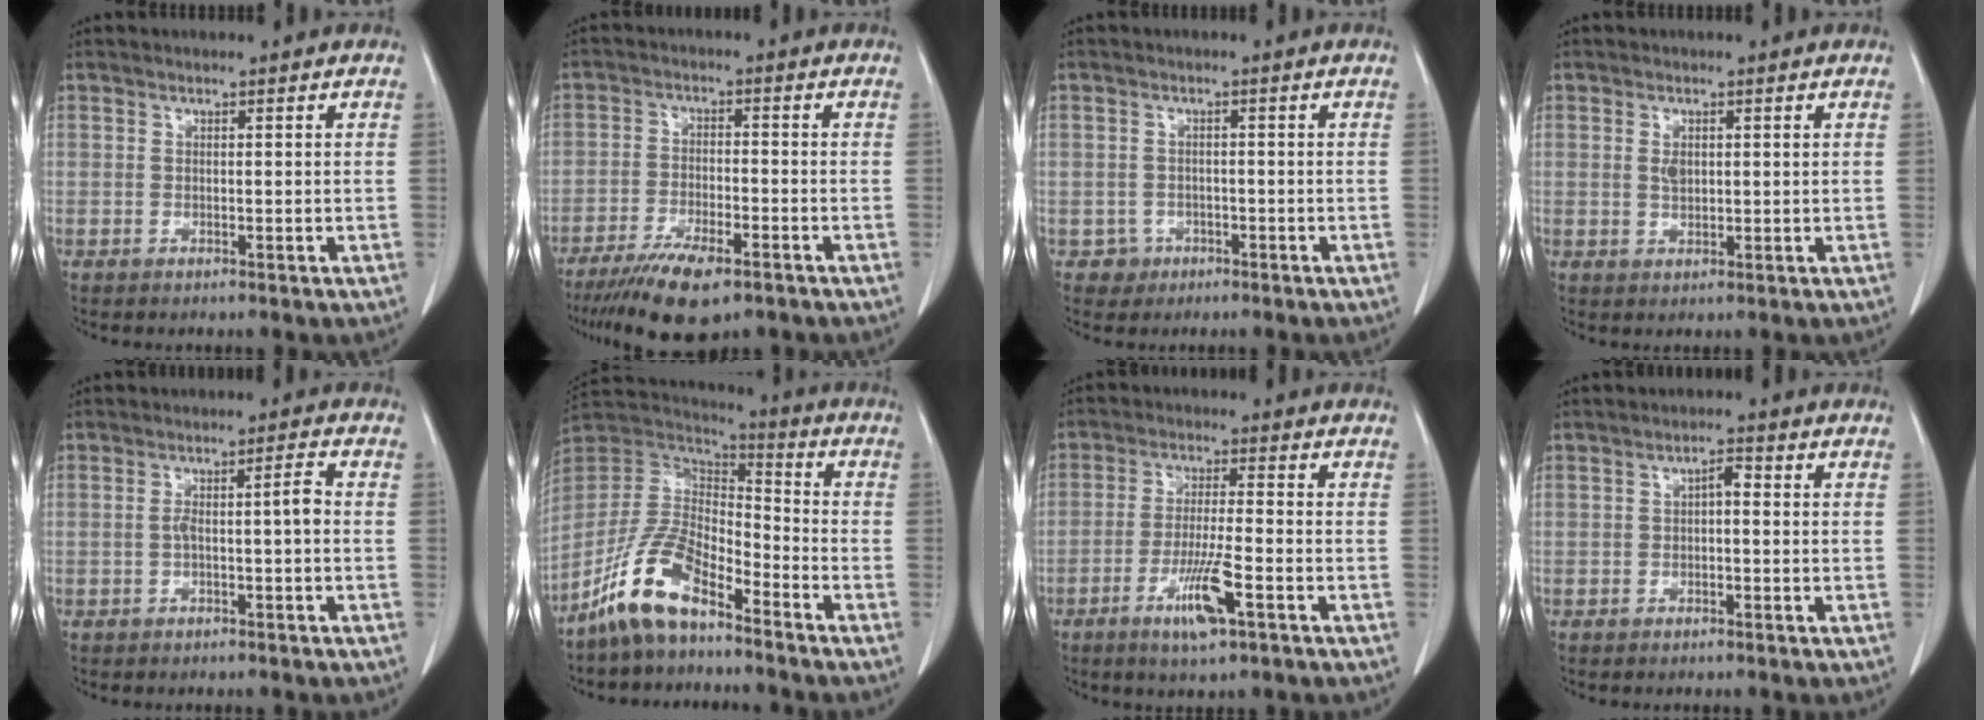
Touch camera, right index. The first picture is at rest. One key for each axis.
{"total": 9.8, "fx": -6.8, "fy": 2.7, "fz": 6.5, "tx": -0.112, "ty": -0.017, "tz": -0.112}
{"total": 2.5, "fx": -1.1, "fy": 2.2, "fz": -0.3, "tx": 0.012, "ty": 0.014, "tz": -0.014}
{"total": 2.1, "fx": 0.5, "fy": 1.1, "fz": 1.8, "tx": -0.033, "ty": 0.001, "tz": 0.011}
{"total": 3.5, "fx": -0.6, "fy": 0.2, "fz": 3.5, "tx": -0.059, "ty": 0.013, "tz": -0.007}
{"total": 12.2, "fx": -8.6, "fy": 4.5, "fz": 7.5, "tx": -0.165, "ty": 0.015, "tz": -0.168}
{"total": 7.6, "fx": -3.8, "fy": 0.5, "fz": 6.6, "tx": -0.127, "ty": -0.012, "tz": -0.065}
{"total": 2.0, "fx": 0.0, "fy": 0.8, "fz": 1.8, "tx": -0.027, "ty": 0.008, "tz": -0.002}